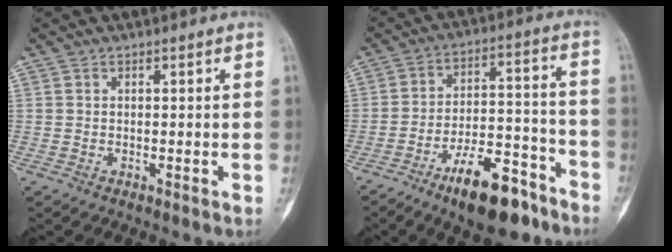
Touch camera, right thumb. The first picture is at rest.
{"total": 15.6, "force": [-10.2, 5.9, 10.2], "torque": [-0.141, 0.079, -0.161]}